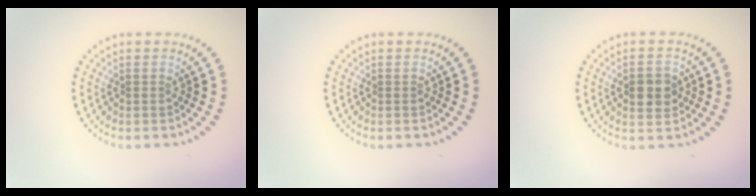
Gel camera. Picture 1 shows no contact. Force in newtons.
{"total": 0.0}
{"total": 3.2, "press": 3.2, "slide": 0.2}